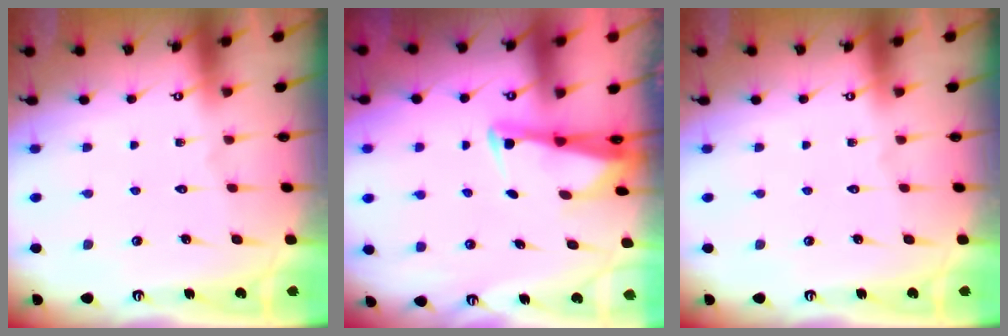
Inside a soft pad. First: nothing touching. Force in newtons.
{"total": 2.4, "press": 2.4, "slide": 0.5}
{"total": 0.0}